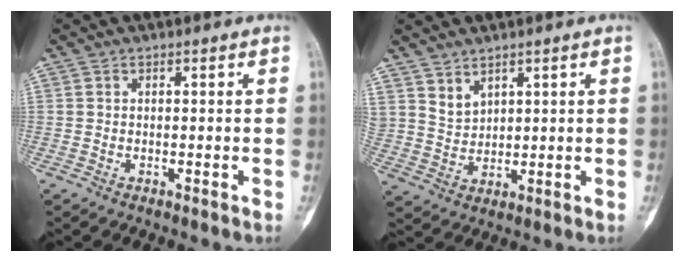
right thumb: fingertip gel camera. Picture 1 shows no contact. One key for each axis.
{"total": 4.1, "fx": 3.2, "fy": 2.1, "fz": 1.5, "tx": -0.015, "ty": -0.027, "tz": 0.071}